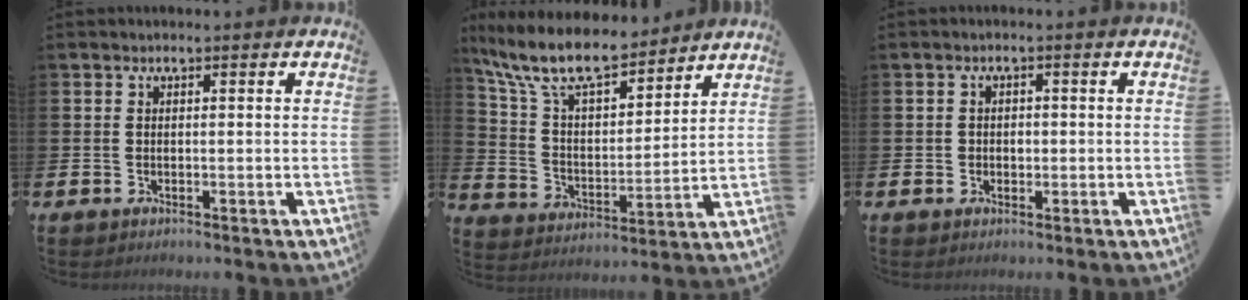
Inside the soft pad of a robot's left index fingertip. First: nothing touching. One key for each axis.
{"total": 10.8, "fx": 9.3, "fy": 2.9, "fz": 4.6, "tx": -0.135, "ty": -0.048, "tz": 0.166}
{"total": 1.3, "fx": 0.0, "fy": 1.1, "fz": 0.5, "tx": -0.004, "ty": 0.005, "tz": -0.005}